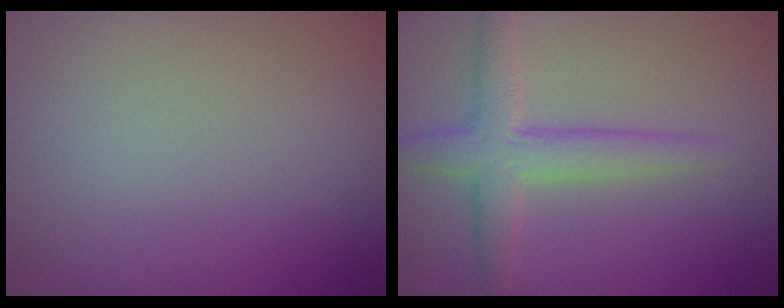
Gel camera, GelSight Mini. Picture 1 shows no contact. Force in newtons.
{"total": 3.8, "press": 3.8, "slide": 0.2}